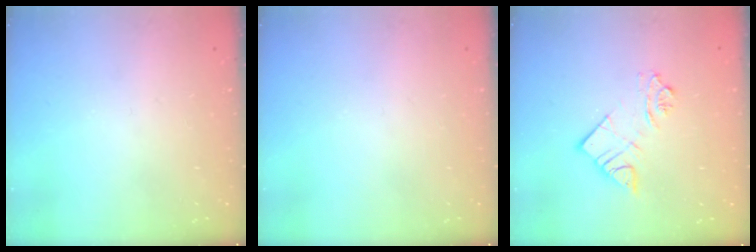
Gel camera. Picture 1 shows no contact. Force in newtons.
{"total": 0.0}
{"total": 9.8, "press": 9.7, "slide": 0.9}